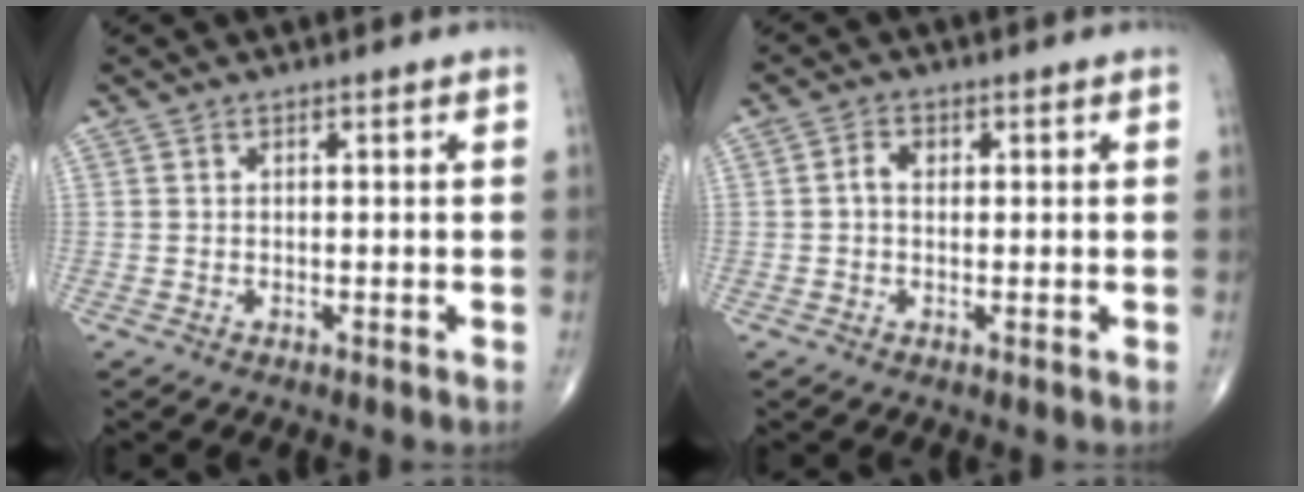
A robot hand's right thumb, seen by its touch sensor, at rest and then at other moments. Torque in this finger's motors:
{"motor_torque": [-0.38, 0.26, 0.37, 0.05, 0.00]}